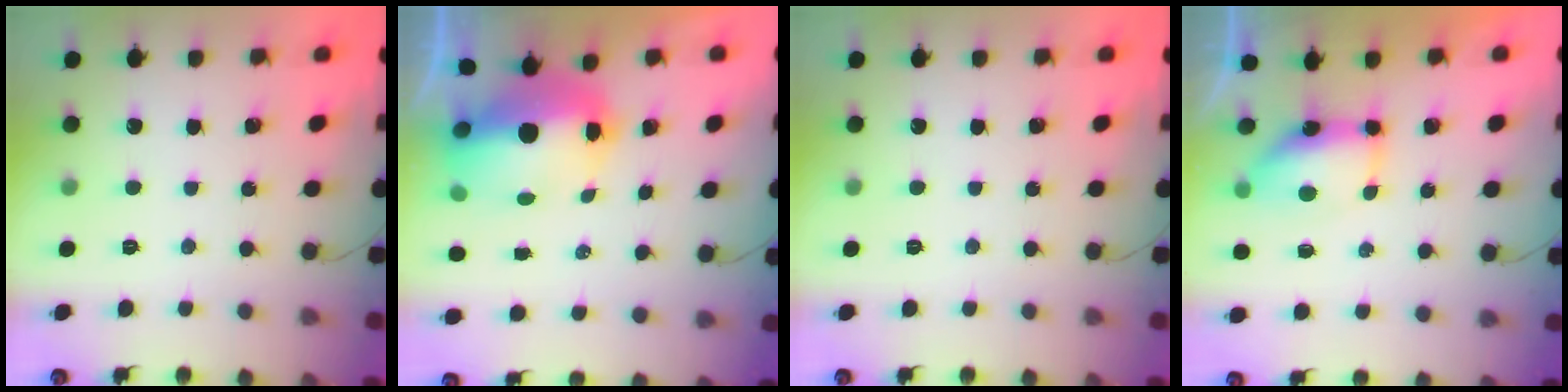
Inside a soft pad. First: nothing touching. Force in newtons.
{"total": 11.8, "press": 11.5, "slide": 2.3}
{"total": 0.0}
{"total": 7.8, "press": 7.7, "slide": 1.5}